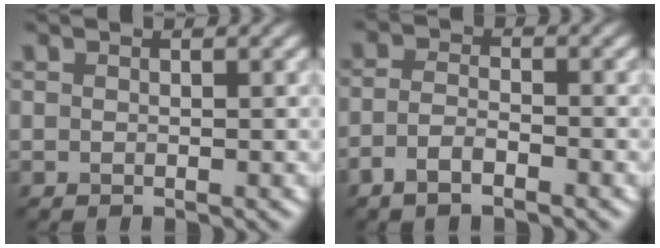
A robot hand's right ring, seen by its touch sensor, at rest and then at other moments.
{"total": 2.6, "force": [-1.6, 0.9, 1.8], "torque": [-0.038, 0.001, -0.037]}